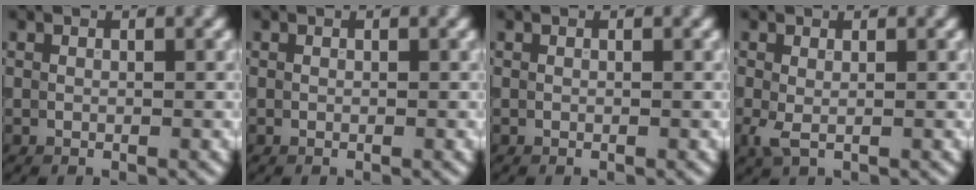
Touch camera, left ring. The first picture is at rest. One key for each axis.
{"total": 0.0}
{"total": 0.0}
{"total": 1.4, "fx": -0.2, "fy": 0.6, "fz": 1.3, "tx": -0.031, "ty": -0.003, "tz": -0.003}